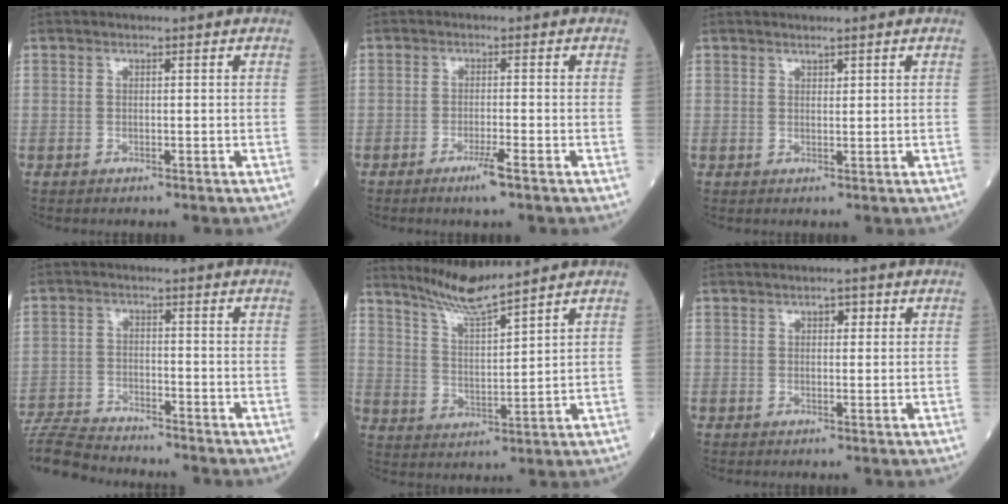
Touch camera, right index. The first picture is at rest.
{"total": 3.3, "force": [-2.1, -0.3, 2.5], "torque": [-0.051, -0.008, -0.039]}
{"total": 0.8, "force": [0.7, 0.3, 0.3], "torque": [-0.006, -0.001, 0.013]}
{"total": 11.8, "force": [-11.2, 1.2, 3.4], "torque": [-0.076, 0.000, -0.196]}
{"total": 7.1, "force": [6.5, -0.9, 2.7], "torque": [-0.059, -0.015, 0.131]}
{"total": 2.1, "force": [0.9, 1.1, 1.5], "torque": [-0.025, 0.007, 0.013]}